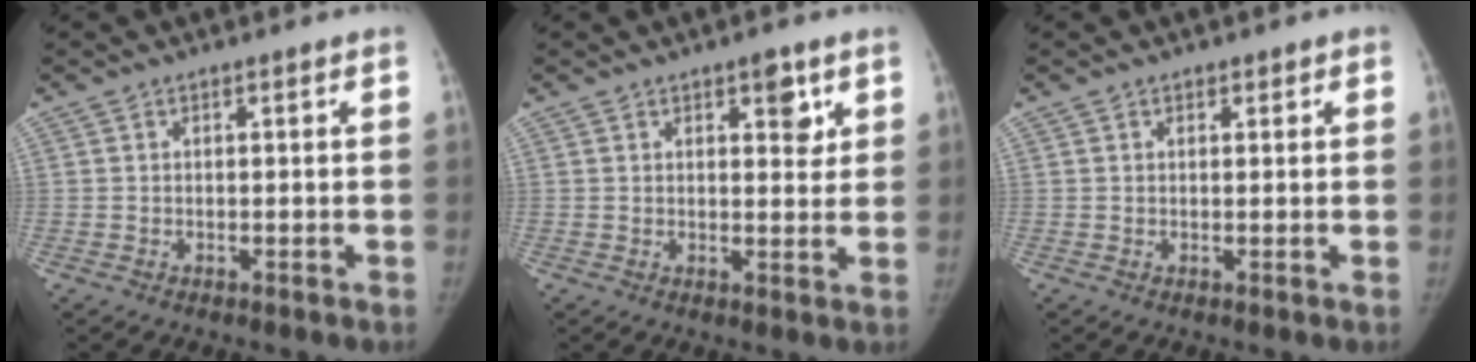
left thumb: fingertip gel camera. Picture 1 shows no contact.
{"total": 4.5, "force": [2.3, 2.2, 3.2], "torque": [-0.018, -0.012, 0.029]}
{"total": 0.9, "force": [0.5, 0.7, 0.2], "torque": [0.009, -0.003, 0.005]}